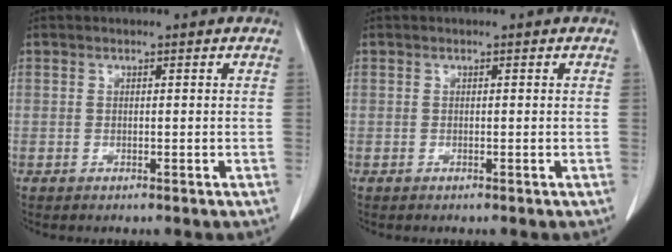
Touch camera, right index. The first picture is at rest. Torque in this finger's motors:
{"motor_torque": [0.06, -0.03, 0.03, 0.01]}